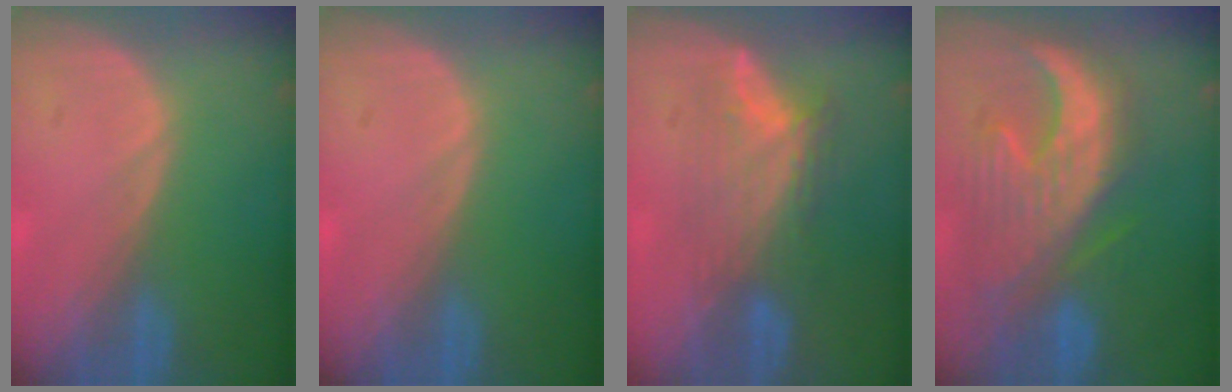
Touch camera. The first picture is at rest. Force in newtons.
{"total": 0.0}
{"total": 7.0, "press": 6.7, "slide": 1.9}
{"total": 11.1, "press": 10.7, "slide": 2.9}